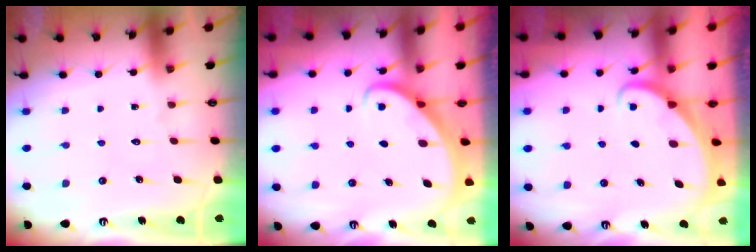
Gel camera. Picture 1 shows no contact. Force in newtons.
{"total": 2.9, "press": 2.9, "slide": 0.2}
{"total": 1.6, "press": 1.6, "slide": 0.0}